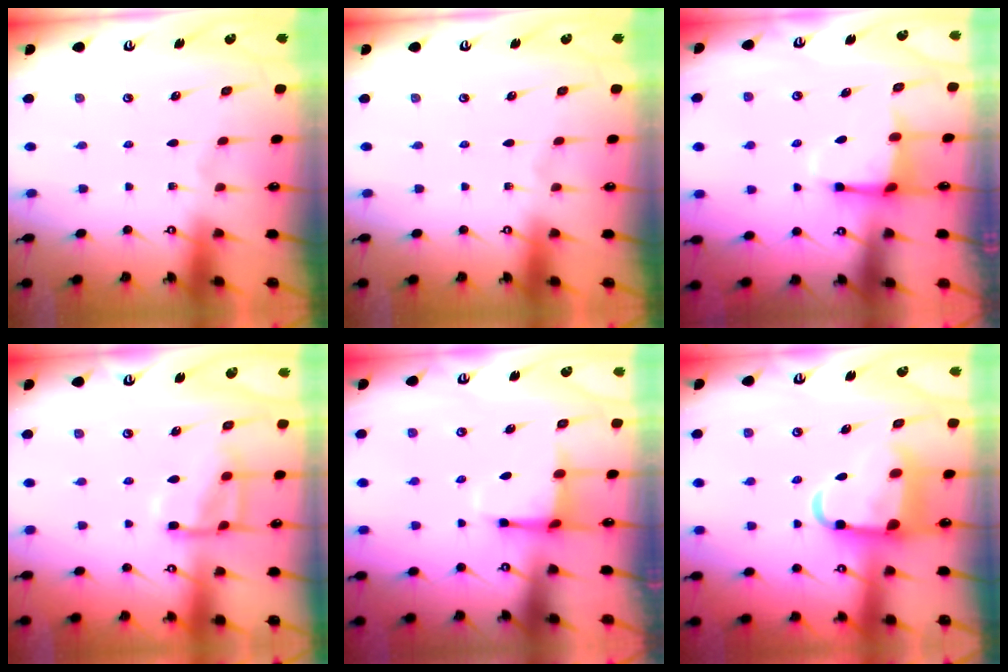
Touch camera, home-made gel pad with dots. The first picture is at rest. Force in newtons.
{"total": 0.0}
{"total": 3.7, "press": 3.6, "slide": 1.0}
{"total": 10.9, "press": 10.9, "slide": 1.0}
{"total": 3.7, "press": 3.5, "slide": 1.4}
{"total": 12.7, "press": 12.6, "slide": 1.6}